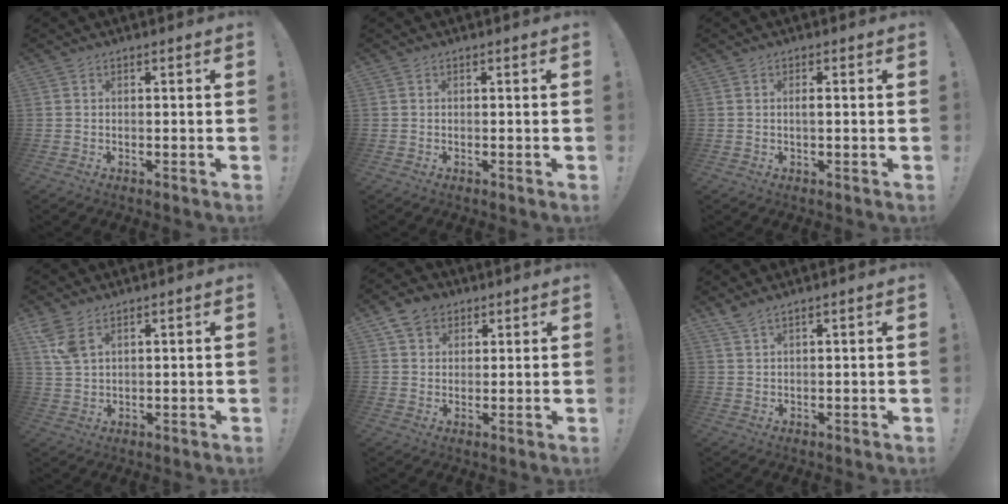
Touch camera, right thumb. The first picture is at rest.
{"total": 0.0}
{"total": 1.5, "force": [-0.2, 0.4, 1.4], "torque": [-0.028, 0.003, -0.005]}
{"total": 6.0, "force": [3.5, 2.8, 3.9], "torque": [-0.073, -0.012, 0.068]}
{"total": 7.1, "force": [3.9, 5.5, 2.3], "torque": [-0.045, -0.009, 0.080]}
{"total": 2.5, "force": [1.9, 0.2, 1.5], "torque": [-0.039, -0.003, 0.037]}